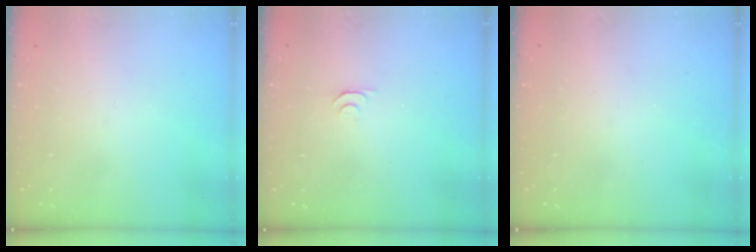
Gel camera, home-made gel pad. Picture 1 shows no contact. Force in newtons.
{"total": 4.6, "press": 4.5, "slide": 0.7}
{"total": 2.5, "press": 2.4, "slide": 0.4}